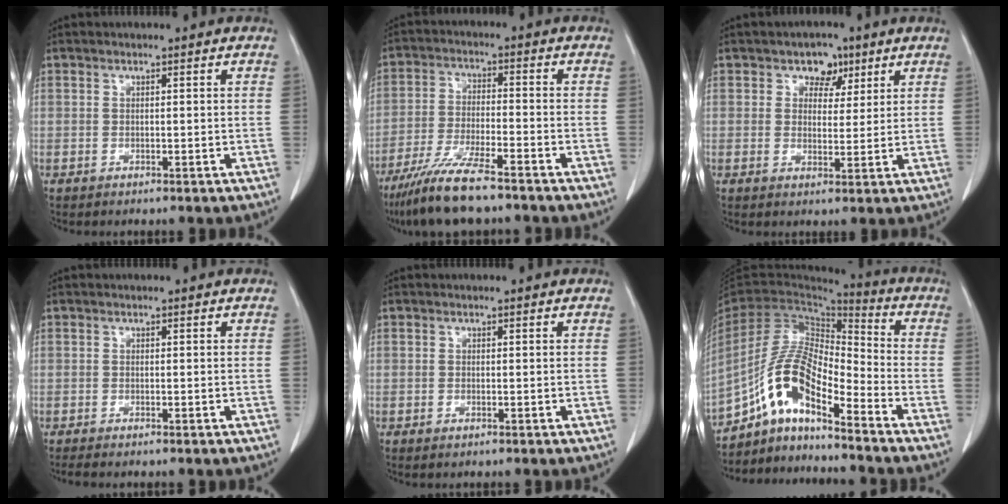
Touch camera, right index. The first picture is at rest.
{"total": 10.4, "force": [-8.2, 1.0, 6.4], "torque": [-0.123, -0.029, -0.147]}
{"total": 4.3, "force": [2.3, 3.2, 1.8], "torque": [-0.017, 0.006, 0.035]}
{"total": 2.2, "force": [-1.9, 0.0, 1.1], "torque": [-0.017, -0.005, -0.029]}
{"total": 0.6, "force": [-0.5, 0.2, 0.4], "torque": [-0.008, -0.001, -0.005]}
{"total": 12.7, "force": [-8.5, 3.0, 9.0], "torque": [-0.184, 0.025, -0.156]}